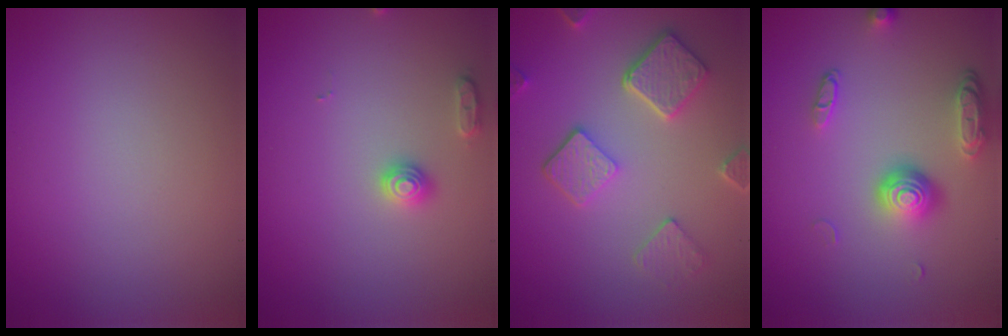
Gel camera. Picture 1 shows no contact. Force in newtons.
{"total": 1.7, "press": 1.7, "slide": 0.3}
{"total": 5.0, "press": 3.9, "slide": 3.2}
{"total": 3.8, "press": 2.8, "slide": 2.5}